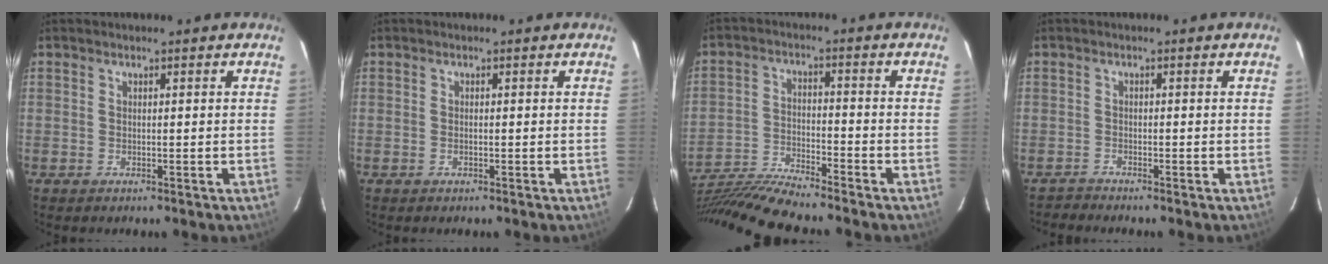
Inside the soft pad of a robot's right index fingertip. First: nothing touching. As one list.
[{"total": 0.6, "force": [-0.2, 0.1, 0.5], "torque": [-0.010, 0.002, -0.004]}, {"total": 12.3, "force": [-11.5, -1.0, 4.2], "torque": [-0.096, -0.014, -0.220]}, {"total": 1.6, "force": [-1.5, -0.1, -0.4], "torque": [0.005, -0.001, -0.033]}]